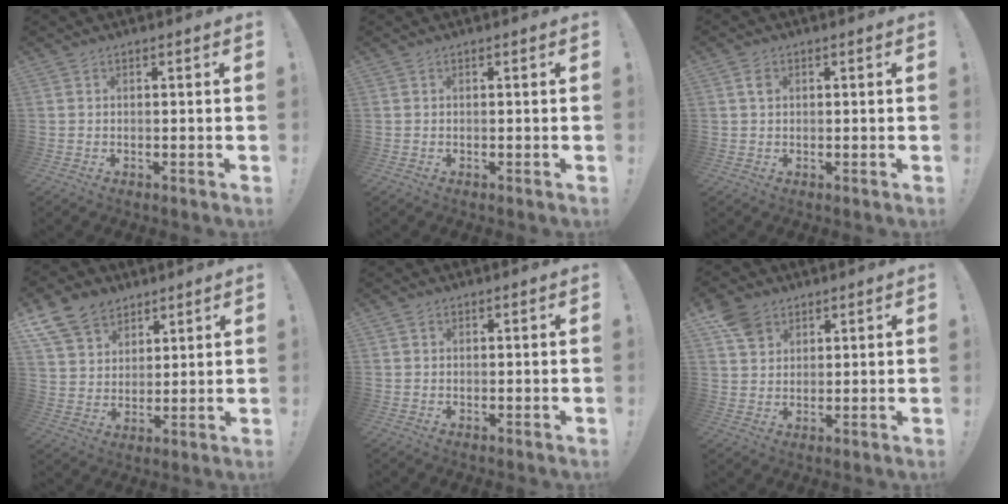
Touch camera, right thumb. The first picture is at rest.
{"total": 0.0}
{"total": 2.5, "force": [0.6, 2.2, 1.0], "torque": [-0.002, -0.003, 0.008]}
{"total": 12.6, "force": [8.2, 8.7, 4.0], "torque": [-0.075, -0.054, 0.163]}
{"total": 0.8, "force": [0.5, 0.6, 0.0], "torque": [0.004, -0.001, 0.008]}
{"total": 7.4, "force": [4.4, 5.4, 2.6], "torque": [-0.031, -0.024, 0.087]}